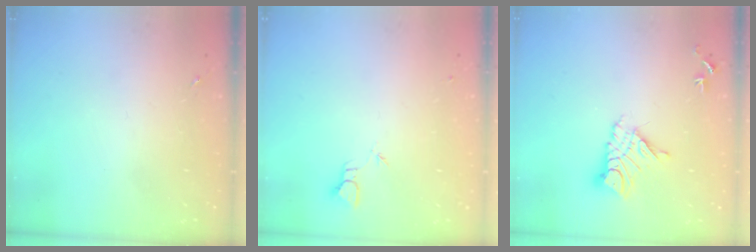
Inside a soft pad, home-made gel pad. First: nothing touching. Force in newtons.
{"total": 2.0, "press": 2.0, "slide": 0.1}
{"total": 11.9, "press": 11.9, "slide": 1.1}